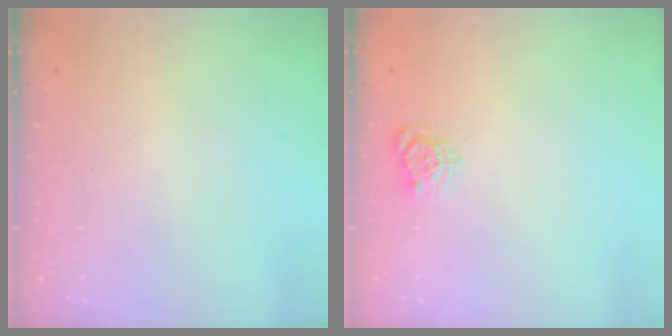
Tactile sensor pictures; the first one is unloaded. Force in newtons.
{"total": 5.6, "press": 5.5, "slide": 0.5}